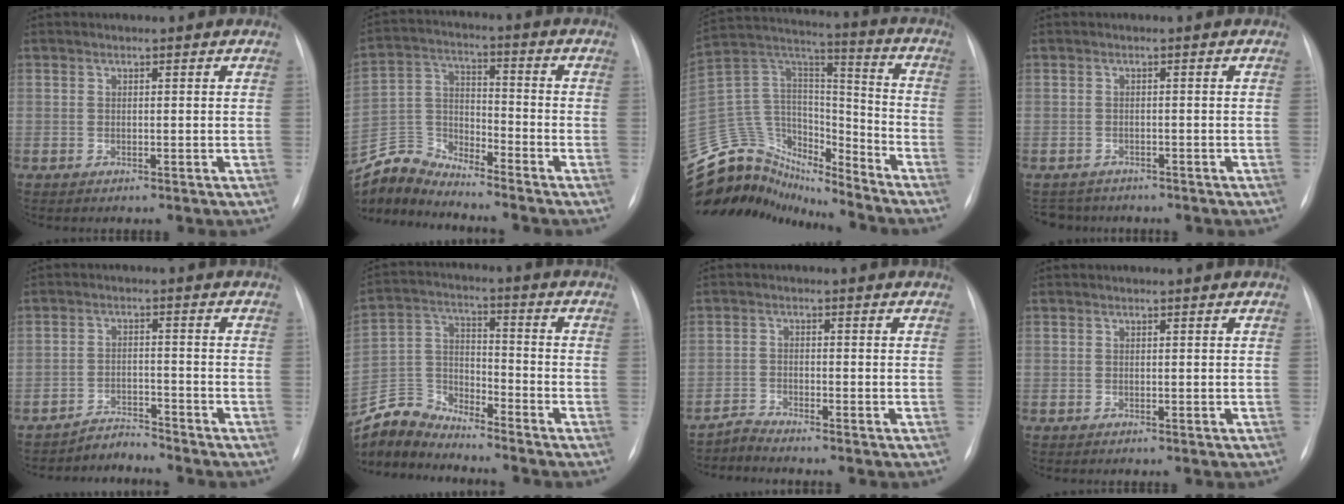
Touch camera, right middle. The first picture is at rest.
{"total": 8.4, "force": [-8.3, -0.1, -0.8], "torque": [0.000, 0.023, -0.165]}
{"total": 21.6, "force": [-19.7, 7.3, 4.8], "torque": [-0.128, 0.068, -0.332]}
{"total": 3.3, "force": [-3.0, 1.3, -0.4], "torque": [0.000, -0.006, -0.046]}
{"total": 3.2, "force": [-3.0, -0.3, -1.0], "torque": [0.018, -0.012, -0.049]}
{"total": 8.6, "force": [-8.5, 0.7, -0.4], "torque": [-0.008, 0.017, -0.171]}
{"total": 2.2, "force": [-2.0, -0.6, -0.6], "torque": [0.009, -0.017, -0.040]}
{"total": 0.0}